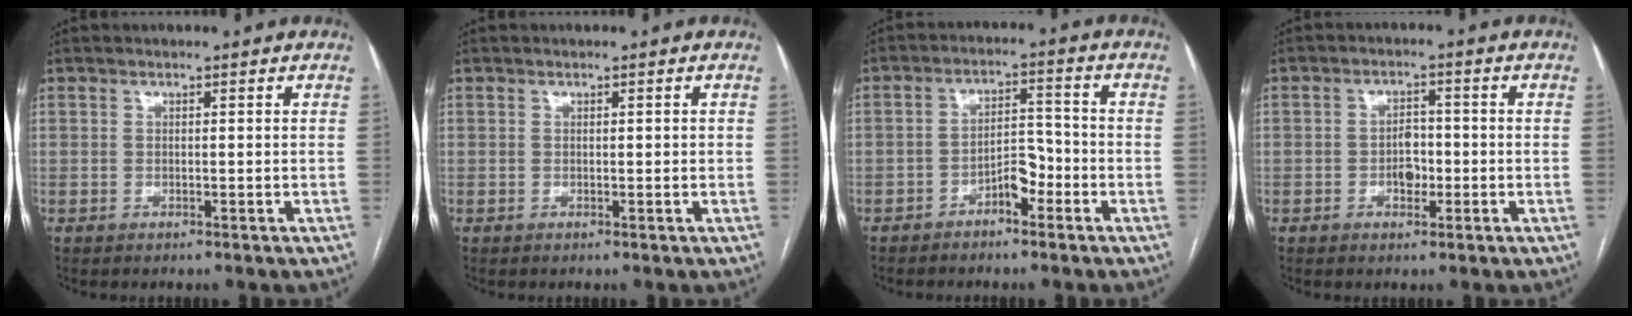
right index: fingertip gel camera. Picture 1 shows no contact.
{"total": 0.6, "force": [0.1, 0.2, 0.5], "torque": [-0.008, 0.002, 0.003]}
{"total": 4.9, "force": [-2.7, 2.1, 3.5], "torque": [-0.057, 0.016, -0.046]}
{"total": 3.5, "force": [-0.9, 2.2, 2.6], "torque": [-0.039, 0.006, -0.012]}